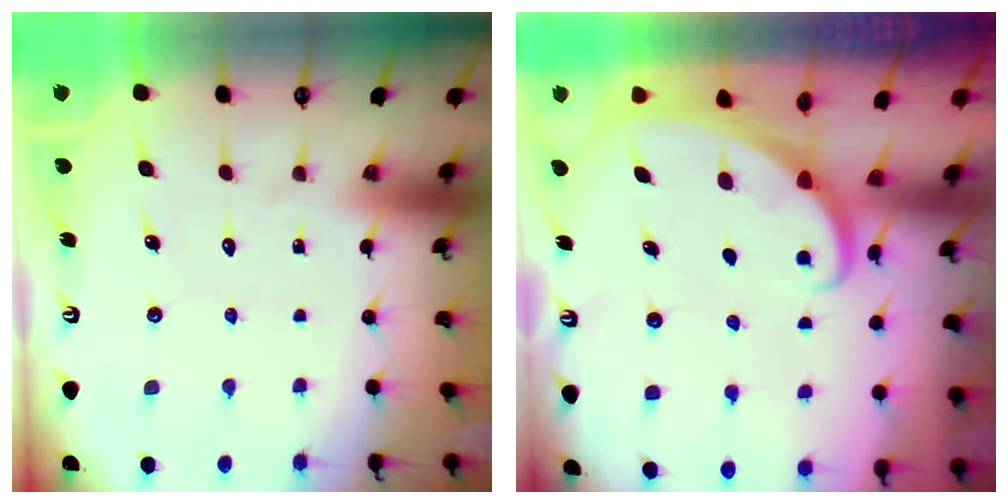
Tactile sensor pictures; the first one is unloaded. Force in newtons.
{"total": 2.0, "press": 2.0, "slide": 0.2}